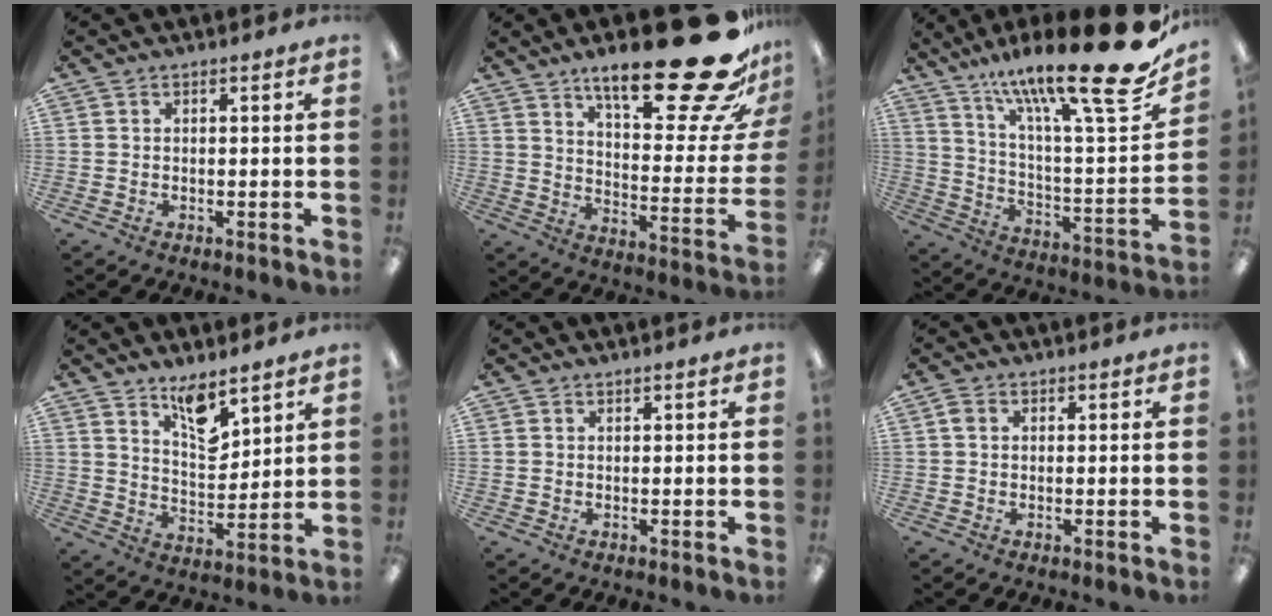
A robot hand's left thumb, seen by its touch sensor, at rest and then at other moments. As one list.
[{"total": 28.1, "force": [18.4, 7.6, 19.8], "torque": [-0.278, -0.130, 0.294]}, {"total": 24.5, "force": [17.3, 4.2, 16.8], "torque": [-0.255, -0.119, 0.271]}, {"total": 9.2, "force": [7.1, 3.3, 4.9], "torque": [-0.068, -0.050, 0.122]}, {"total": 0.7, "force": [0.7, 0.2, 0.2], "torque": [-0.004, 0.001, 0.013]}, {"total": 2.0, "force": [0.7, 1.4, 1.3], "torque": [-0.028, 0.006, 0.011]}]